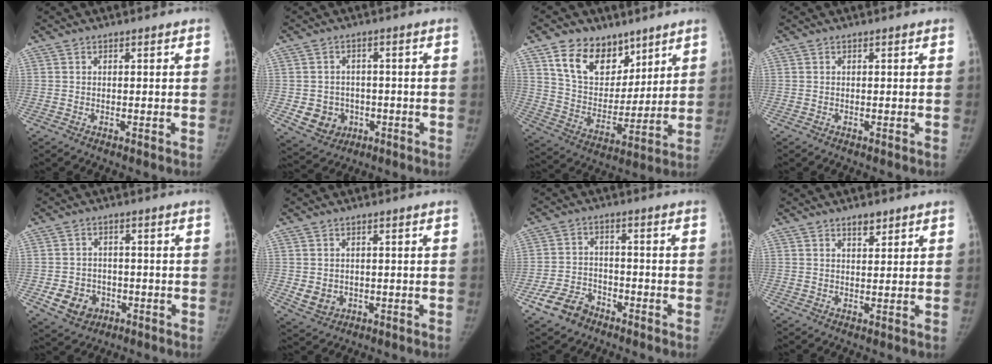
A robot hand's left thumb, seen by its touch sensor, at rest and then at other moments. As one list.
[{"total": 7.1, "force": [-1.9, 6.4, 2.5], "torque": [-0.016, 0.013, -0.018]}, {"total": 15.4, "force": [9.4, 10.2, 6.7], "torque": [-0.070, -0.053, 0.173]}, {"total": 0.0}, {"total": 7.2, "force": [-2.5, 6.0, 3.0], "torque": [-0.030, 0.015, -0.031]}, {"total": 4.3, "force": [-0.5, 3.7, 2.1], "torque": [-0.025, -0.002, 0.005]}, {"total": 7.2, "force": [-4.7, 4.7, 2.7], "torque": [-0.044, 0.026, -0.086]}, {"total": 2.7, "force": [1.9, 1.2, 1.4], "torque": [-0.012, -0.012, 0.031]}]